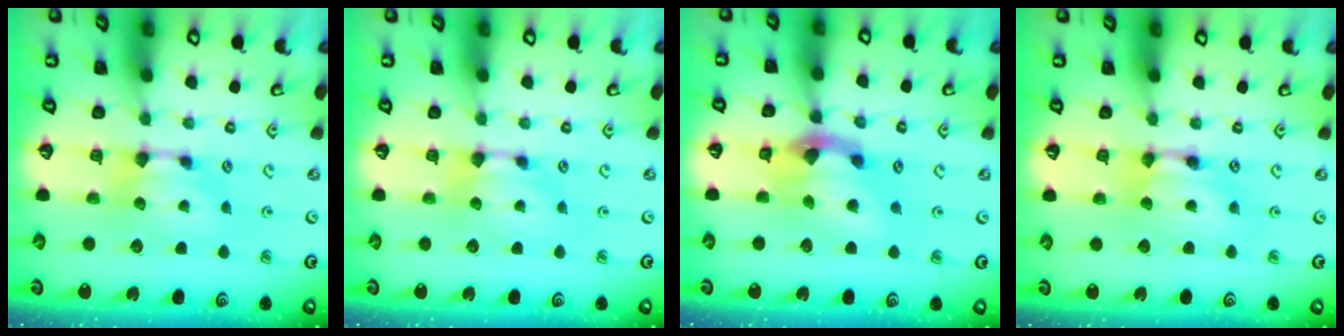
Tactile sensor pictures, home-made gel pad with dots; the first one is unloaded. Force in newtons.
{"total": 0.0}
{"total": 4.9, "press": 4.5, "slide": 1.9}
{"total": 2.0, "press": 2.0, "slide": 0.1}